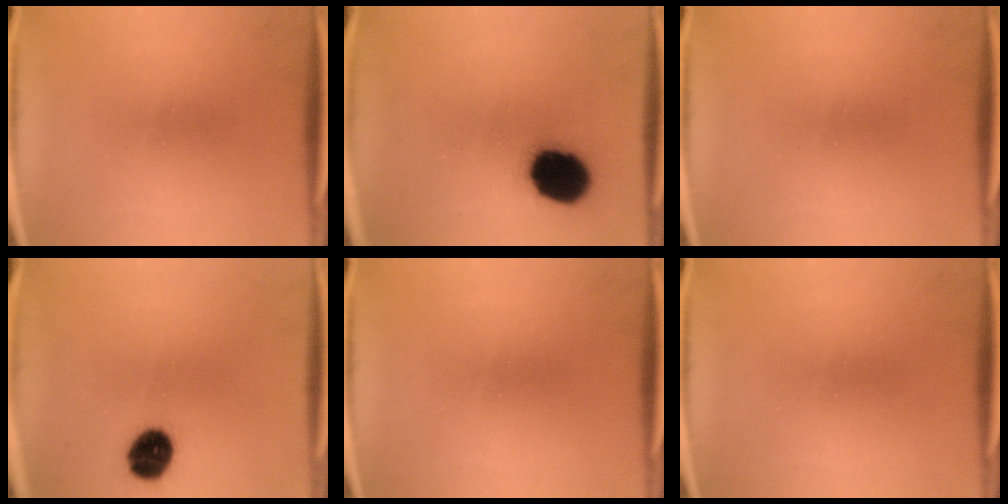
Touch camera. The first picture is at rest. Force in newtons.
{"total": 15.0}
{"total": 0.0}
{"total": 8.9}
{"total": 0.0}
{"total": 0.0}